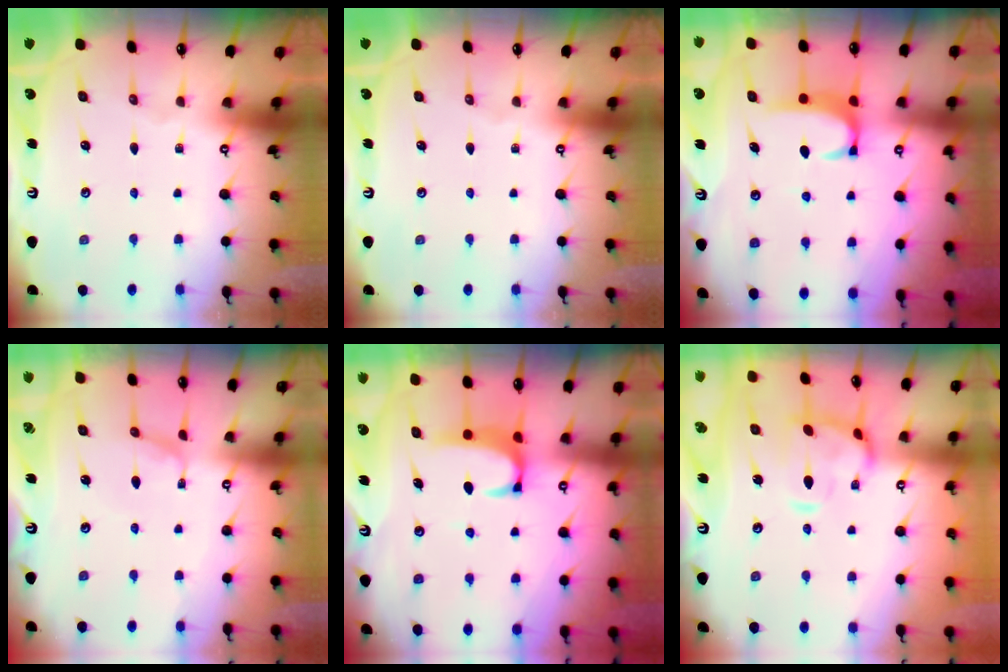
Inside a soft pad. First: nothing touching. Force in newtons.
{"total": 0.0}
{"total": 2.0, "press": 1.9, "slide": 0.5}
{"total": 0.9, "press": 0.8, "slide": 0.4}
{"total": 1.9, "press": 1.9, "slide": 0.3}
{"total": 3.4, "press": 3.3, "slide": 0.7}